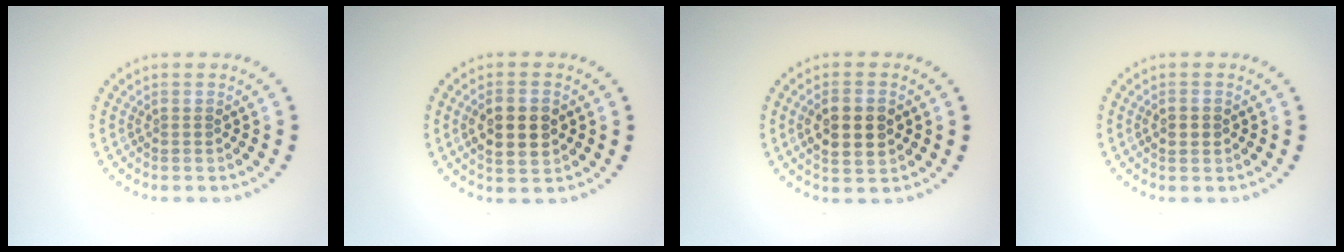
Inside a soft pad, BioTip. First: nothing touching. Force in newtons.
{"total": 4.3, "press": 4.3, "slide": 0.3}
{"total": 4.3, "press": 4.3, "slide": 0.3}
{"total": 1.8, "press": 1.8, "slide": 0.1}